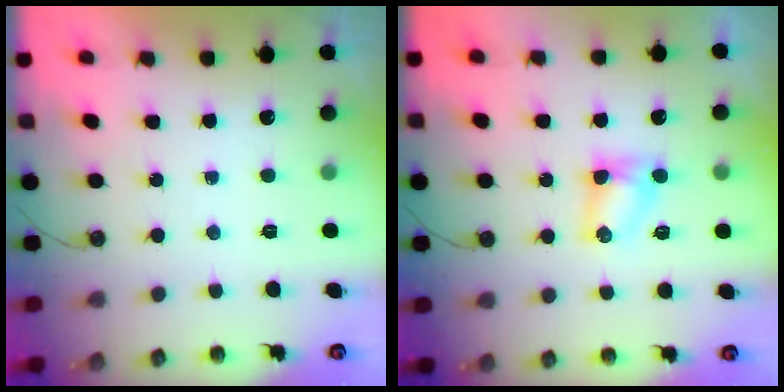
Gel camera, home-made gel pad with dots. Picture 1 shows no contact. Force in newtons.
{"total": 4.1, "press": 4.1, "slide": 0.5}